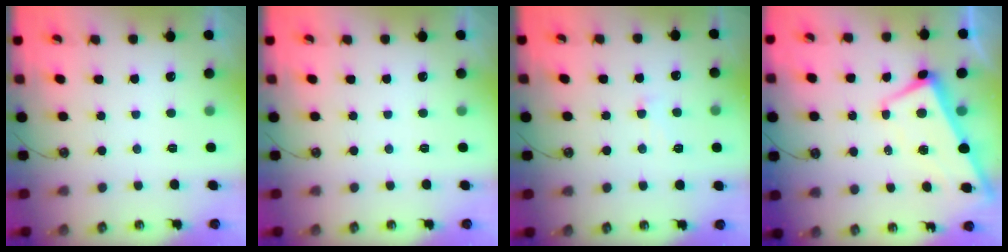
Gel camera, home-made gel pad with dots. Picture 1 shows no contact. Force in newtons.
{"total": 0.0}
{"total": 0.6, "press": 0.0, "slide": 0.6}
{"total": 1.1, "press": 0.6, "slide": 0.9}